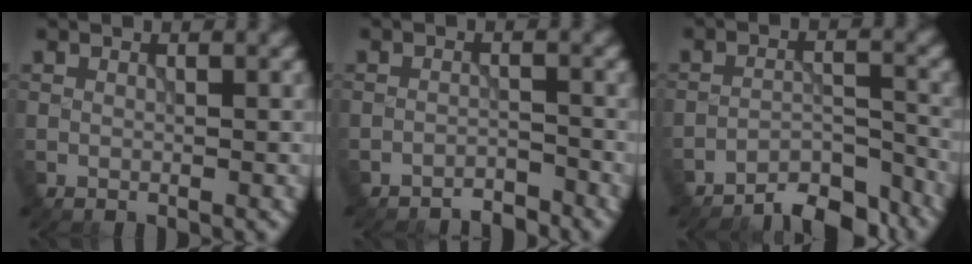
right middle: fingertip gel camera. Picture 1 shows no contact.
{"total": 2.3, "force": [-2.2, 0.2, 0.4], "torque": [0.001, 0.005, -0.037]}
{"total": 6.0, "force": [-5.5, 1.2, 2.0], "torque": [-0.029, 0.003, -0.090]}